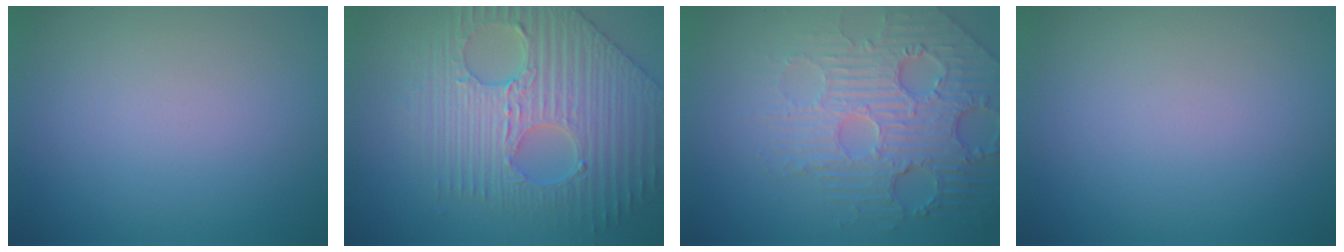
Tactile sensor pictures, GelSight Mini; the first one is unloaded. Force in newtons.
{"total": 6.9, "press": 5.8, "slide": 3.6}
{"total": 6.1, "press": 4.9, "slide": 3.7}
{"total": 0.0}